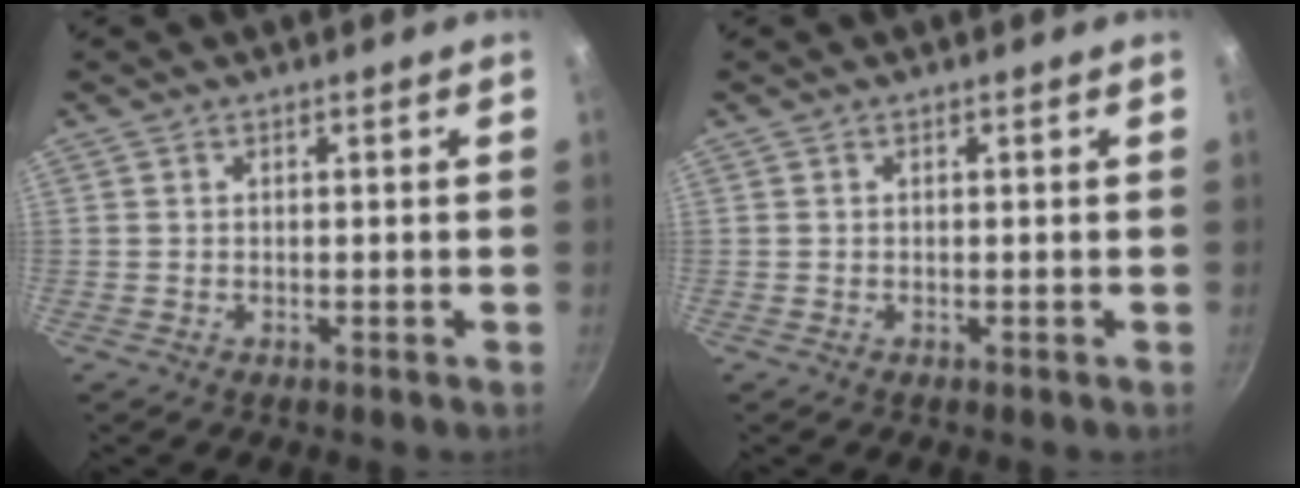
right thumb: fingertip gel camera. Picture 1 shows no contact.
{"total": 0.0}